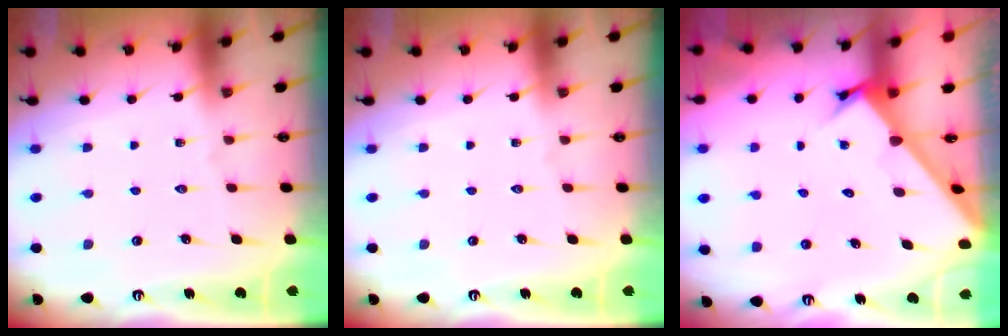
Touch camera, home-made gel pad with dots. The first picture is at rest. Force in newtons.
{"total": 0.0}
{"total": 2.5, "press": 2.5, "slide": 0.2}